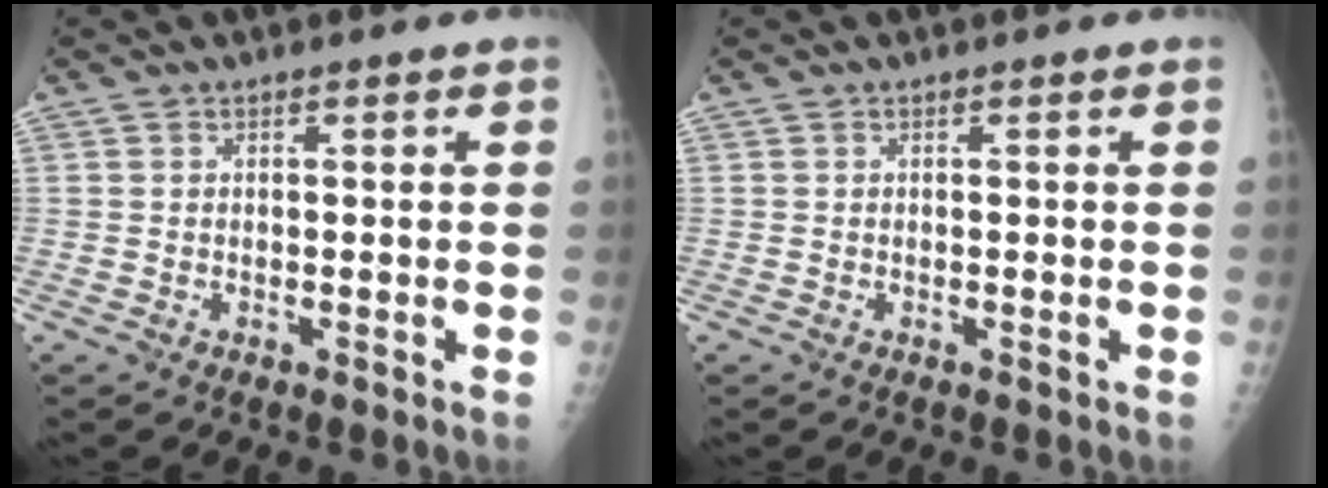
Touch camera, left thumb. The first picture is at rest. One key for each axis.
{"total": 0.0}